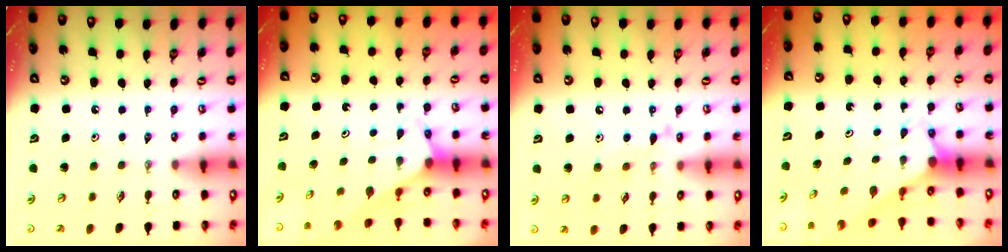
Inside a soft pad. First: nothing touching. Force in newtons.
{"total": 2.7, "press": 2.7, "slide": 0.1}
{"total": 8.8, "press": 8.7, "slide": 0.6}
{"total": 2.7, "press": 2.7, "slide": 0.0}